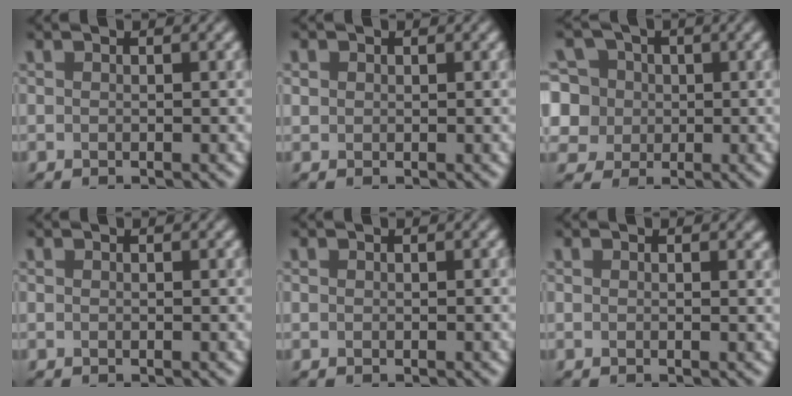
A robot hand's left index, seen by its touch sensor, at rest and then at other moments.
{"total": 0.8, "force": [0.3, 0.7, 0.1], "torque": [0.001, 0.000, 0.004]}
{"total": 9.4, "force": [2.9, 7.9, 4.2], "torque": [-0.087, 0.036, 0.020]}
{"total": 0.0}
{"total": 0.0}
{"total": 0.6, "force": [0.3, 0.5, 0.2], "torque": [0.002, -0.005, 0.002]}